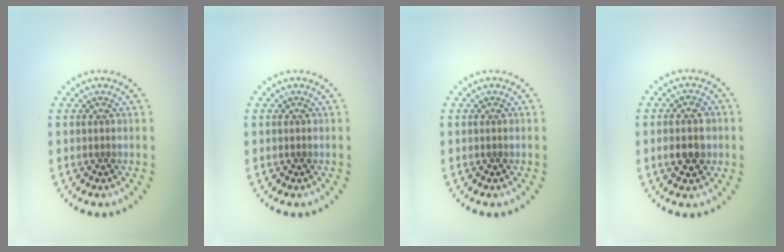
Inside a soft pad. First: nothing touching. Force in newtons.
{"total": 0.0}
{"total": 0.0}
{"total": 3.0, "press": 3.0, "slide": 0.3}